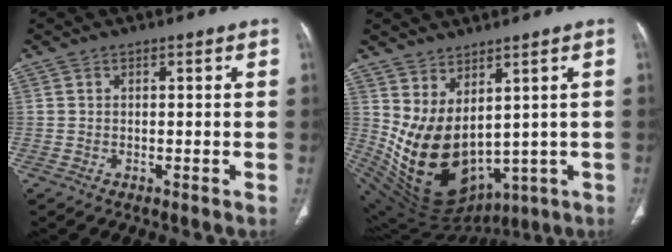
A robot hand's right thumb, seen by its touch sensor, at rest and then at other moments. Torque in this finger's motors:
{"motor_torque": [-1.00, 1.79, 1.46, 0.86, 0.26]}